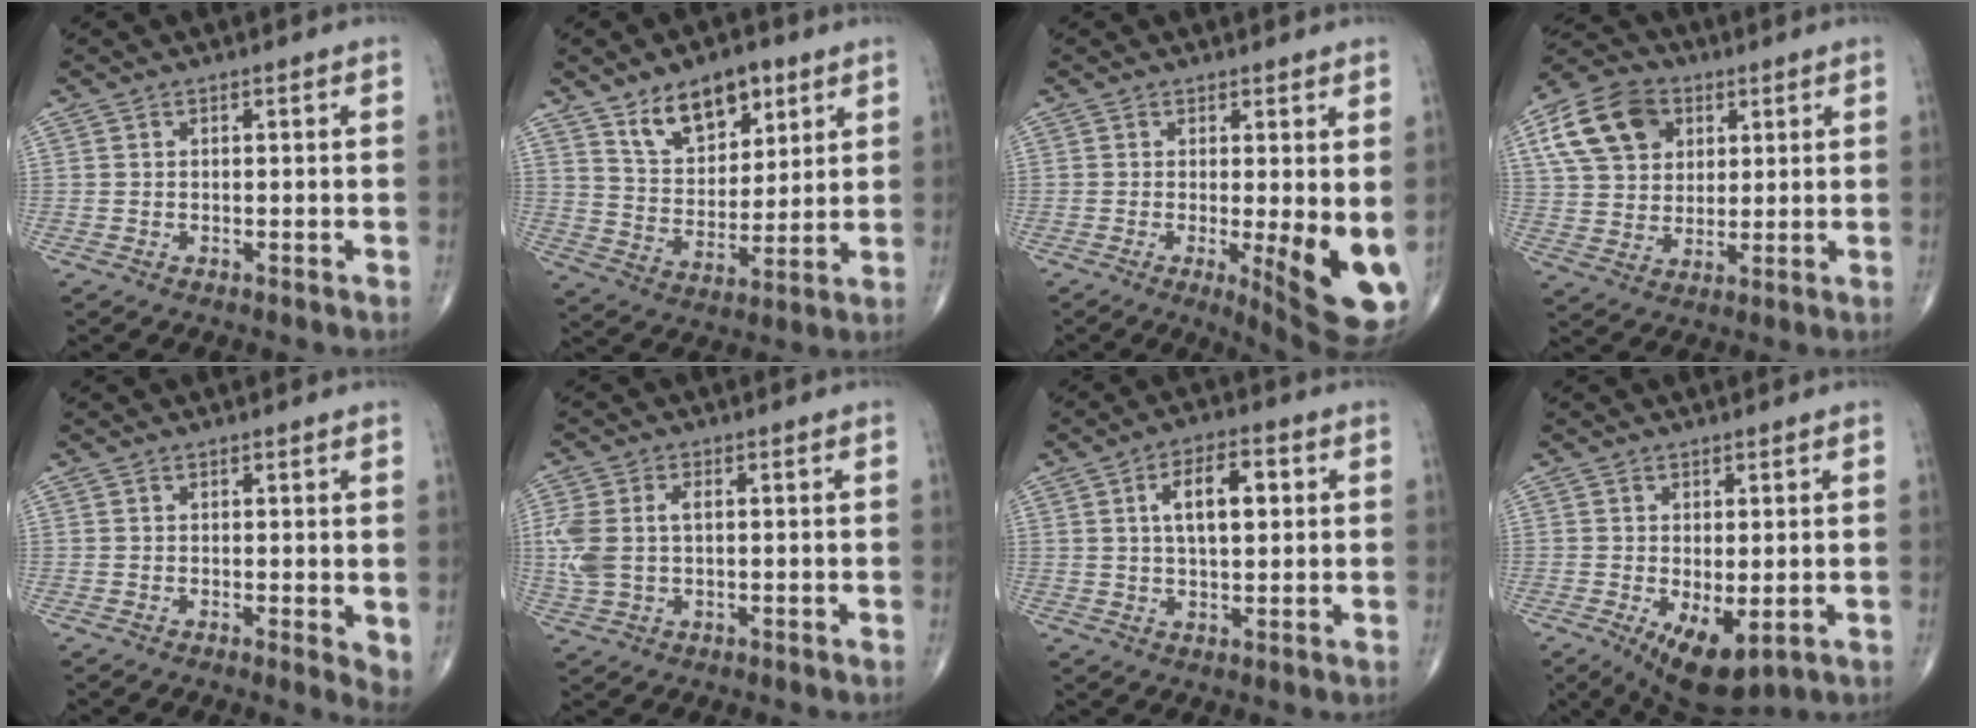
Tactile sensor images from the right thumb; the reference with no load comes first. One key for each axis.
{"total": 13.3, "fx": 7.7, "fy": 7.3, "fz": 8.0, "tx": -0.096, "ty": -0.044, "tz": 0.139}
{"total": 11.5, "fx": -1.2, "fy": 3.1, "fz": 11.0, "tx": -0.142, "ty": -0.025, "tz": -0.008}
{"total": 14.1, "fx": 5.4, "fy": 10.4, "fz": 7.9, "tx": -0.133, "ty": -0.001, "tz": 0.094}
{"total": 3.3, "fx": 0.7, "fy": 1.2, "fz": 3.0, "tx": -0.040, "ty": -0.012, "tz": 0.009}
{"total": 7.7, "fx": 0.6, "fy": 4.7, "fz": 6.1, "tx": -0.161, "ty": 0.013, "tz": 0.016}
{"total": 8.6, "fx": 2.1, "fy": 4.0, "fz": 7.4, "tx": -0.109, "ty": 0.002, "tz": 0.030}
{"total": 8.4, "fx": -2.4, "fy": 3.8, "fz": 7.2, "tx": -0.110, "ty": -0.017, "tz": -0.024}